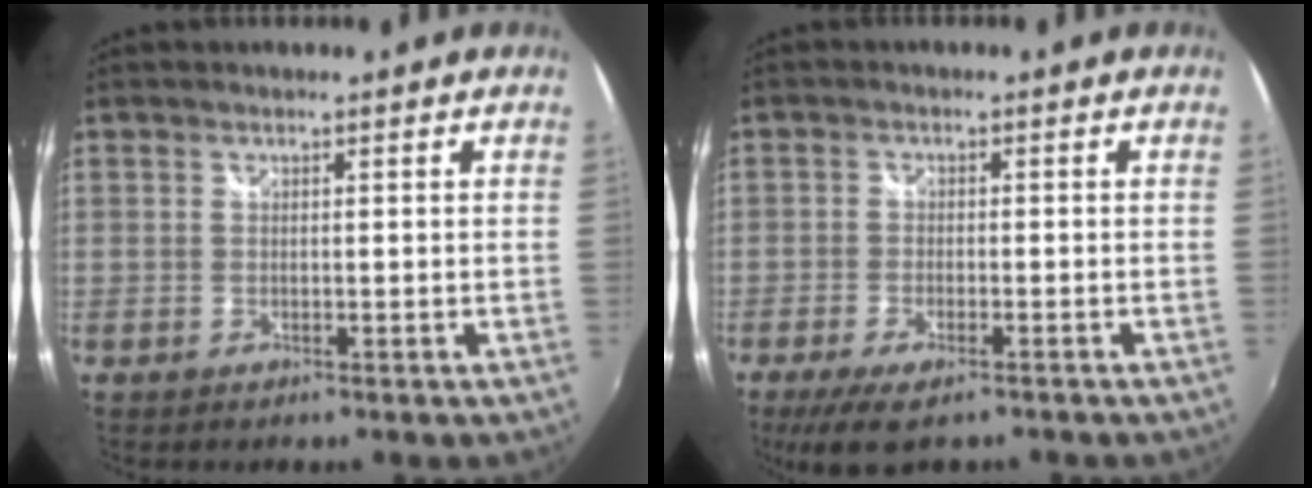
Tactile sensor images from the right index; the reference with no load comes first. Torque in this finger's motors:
{"motor_torque": [1.07, 0.16, 0.18, 0.02]}